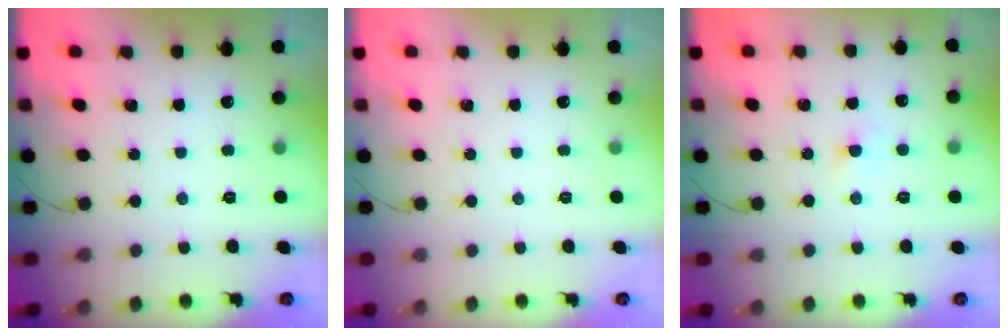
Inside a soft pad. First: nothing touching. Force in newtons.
{"total": 0.0}
{"total": 1.9, "press": 1.7, "slide": 0.8}